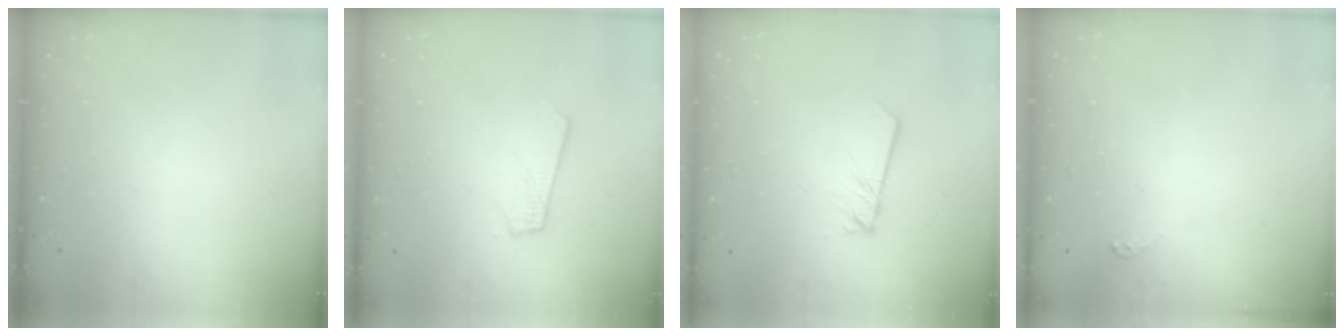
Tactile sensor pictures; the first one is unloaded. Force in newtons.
{"total": 1.8, "press": 1.8, "slide": 0.1}
{"total": 2.2, "press": 2.2, "slide": 0.1}
{"total": 3.7, "press": 3.7, "slide": 0.4}